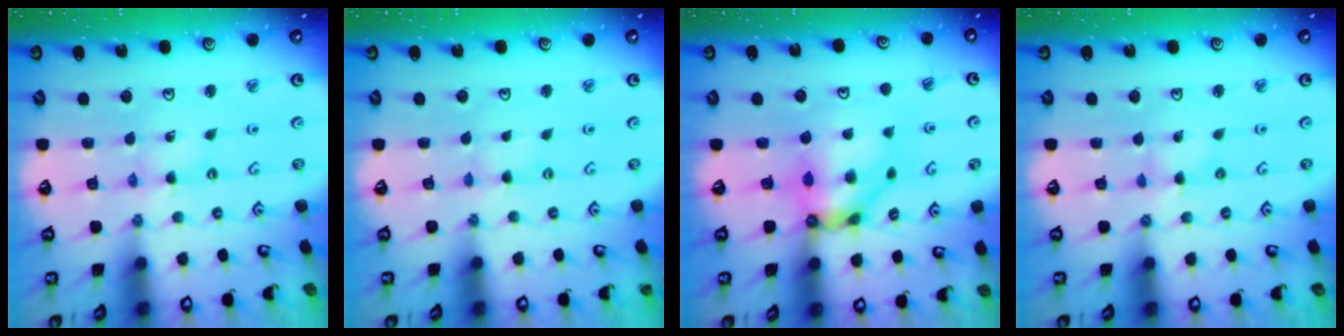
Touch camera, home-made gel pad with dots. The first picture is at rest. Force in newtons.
{"total": 0.0}
{"total": 9.6, "press": 9.6, "slide": 1.3}
{"total": 0.0}